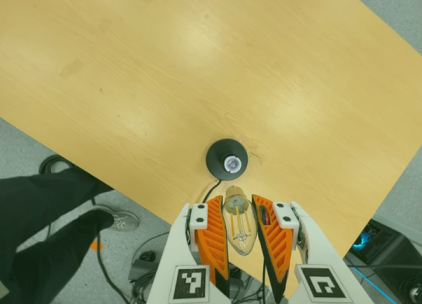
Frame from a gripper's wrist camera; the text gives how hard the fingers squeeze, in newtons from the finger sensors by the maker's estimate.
{"total": 17.8, "left": 18.6, "right": 17.0}